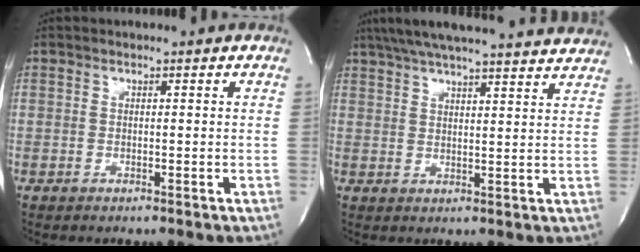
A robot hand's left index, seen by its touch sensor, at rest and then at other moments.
{"total": 22.8, "force": [20.6, 1.5, 9.5], "torque": [-0.159, 0.017, 0.272]}